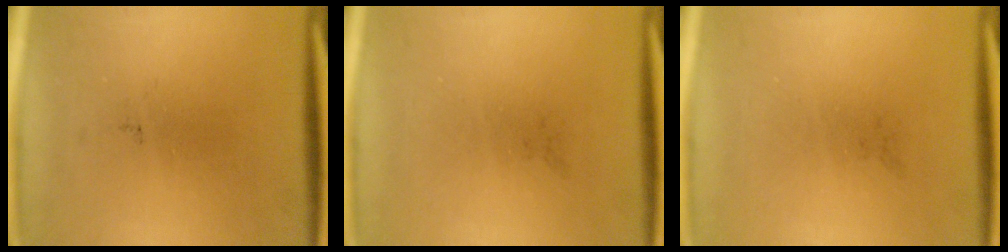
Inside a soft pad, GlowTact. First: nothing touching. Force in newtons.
{"total": 0.0}
{"total": 0.0}